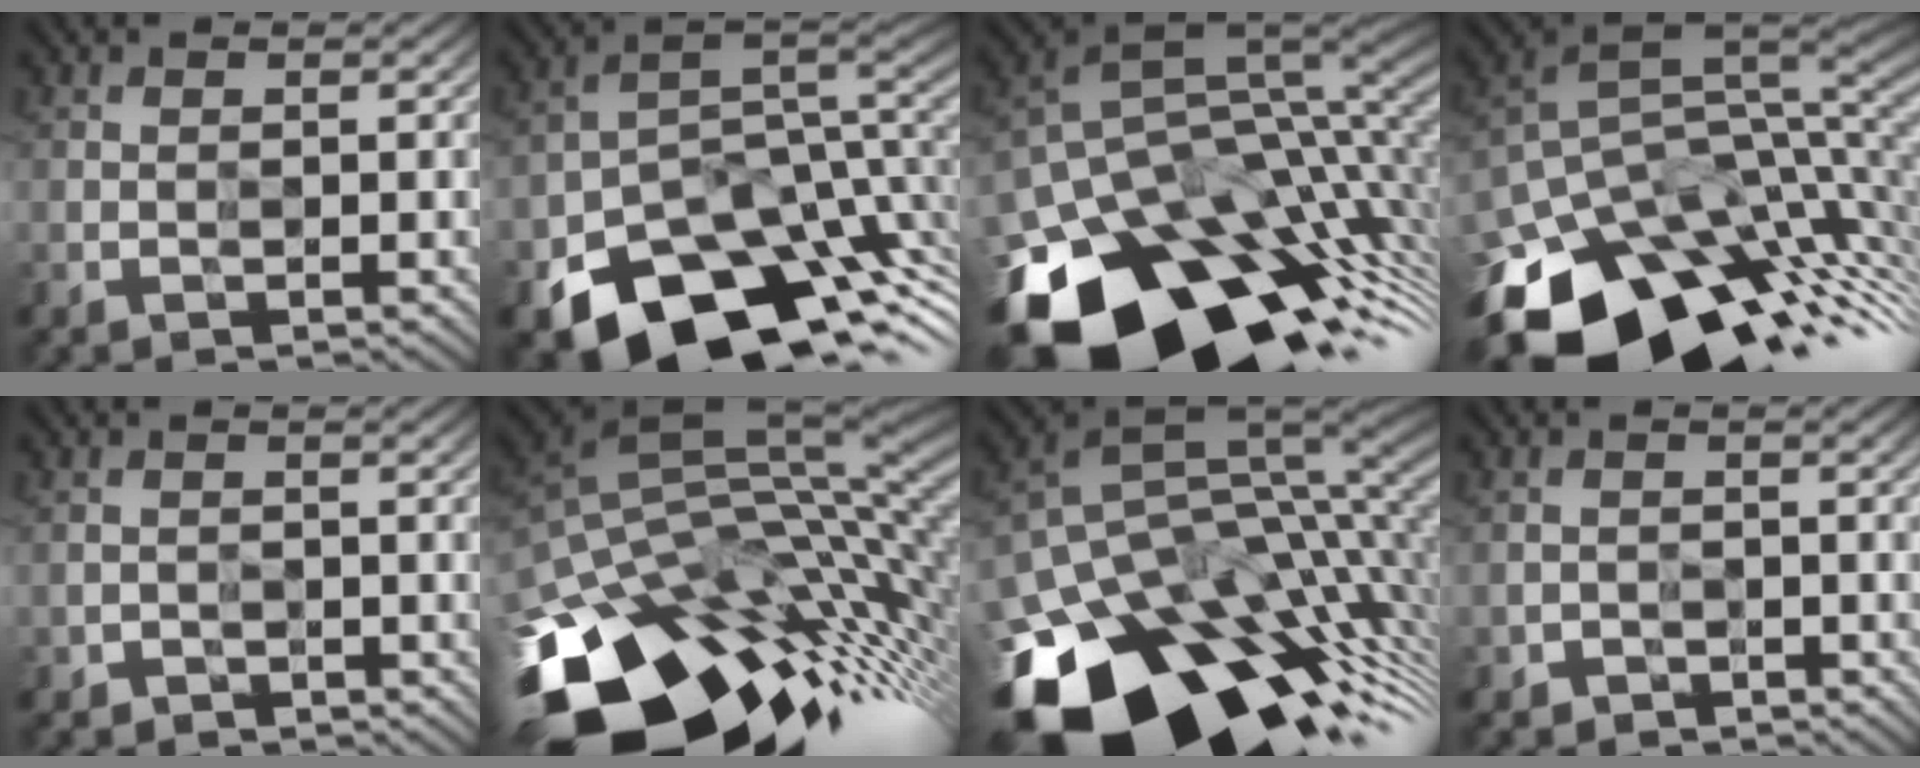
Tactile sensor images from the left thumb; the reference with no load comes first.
{"total": 15.3, "force": [-7.4, 10.6, 8.1], "torque": [-0.127, -0.048, -0.103]}
{"total": 19.1, "force": [-8.7, 12.7, 11.3], "torque": [-0.206, -0.018, -0.118]}
{"total": 17.0, "force": [-7.0, 11.3, 10.6], "torque": [-0.200, -0.032, -0.105]}
{"total": 1.1, "force": [-0.4, 0.5, -1.0], "torque": [0.021, -0.002, -0.007]}
{"total": 17.1, "force": [-8.2, 10.2, 11.1], "torque": [-0.218, -0.005, -0.124]}
{"total": 19.3, "force": [-8.9, 12.6, 11.5], "torque": [-0.215, -0.022, -0.123]}
{"total": 1.5, "force": [-0.6, 0.5, -1.2], "torque": [0.025, -0.004, -0.013]}